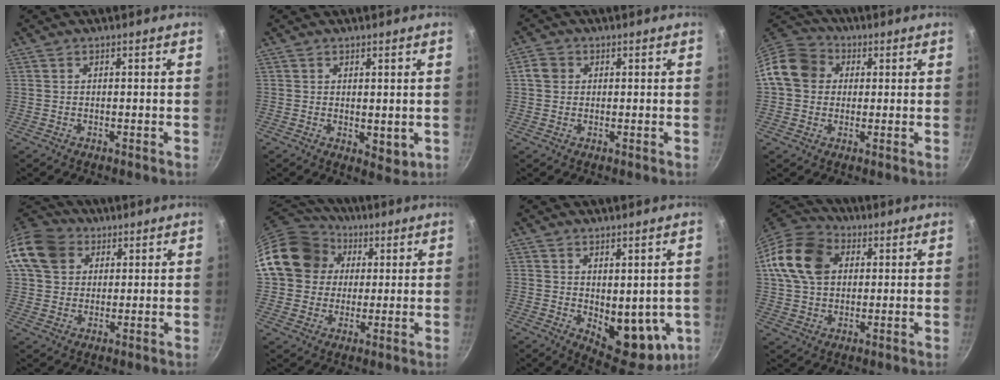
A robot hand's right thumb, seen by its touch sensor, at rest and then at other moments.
{"total": 3.6, "force": [0.6, 2.1, 2.8], "torque": [-0.037, -0.014, 0.011]}
{"total": 3.1, "force": [0.5, 2.7, 1.4], "torque": [-0.016, 0.007, 0.002]}
{"total": 11.1, "force": [1.7, 9.5, 5.4], "torque": [-0.073, 0.025, 0.011]}
{"total": 12.7, "force": [4.9, 10.0, 6.1], "torque": [-0.099, 0.009, 0.080]}
{"total": 16.9, "force": [3.8, 14.8, 7.3], "torque": [-0.114, 0.028, 0.063]}
{"total": 12.6, "force": [-0.1, 7.2, 10.4], "torque": [-0.102, -0.026, 0.019]}
{"total": 16.5, "force": [4.3, 12.1, 10.3], "torque": [-0.187, 0.017, 0.066]}